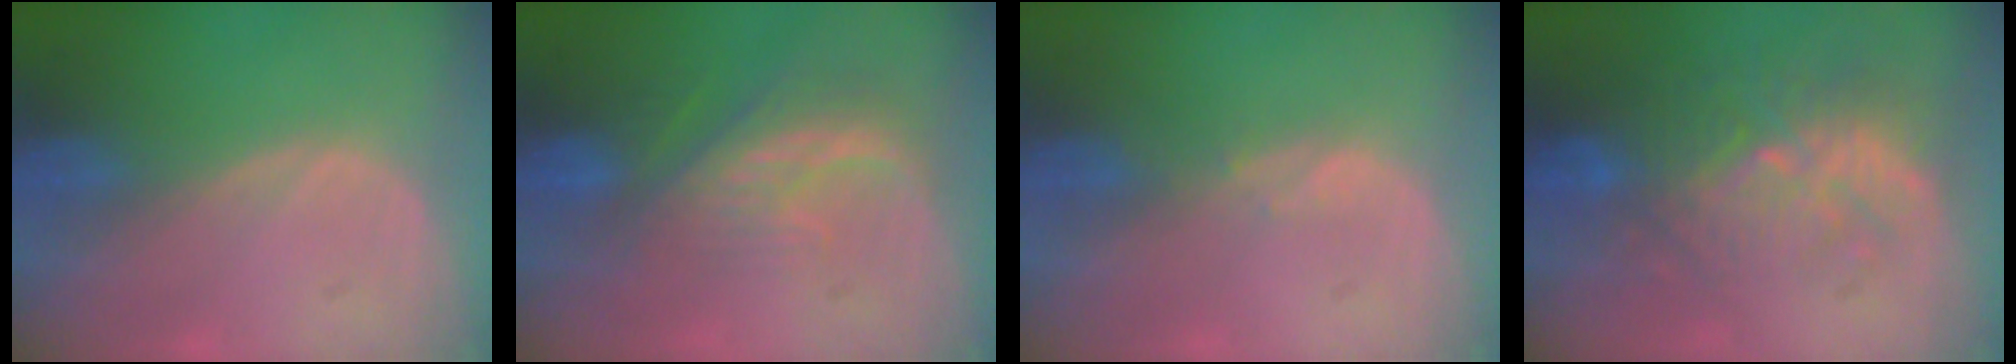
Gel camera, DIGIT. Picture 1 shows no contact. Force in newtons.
{"total": 7.9, "press": 7.1, "slide": 3.5}
{"total": 0.7, "press": 0.7, "slide": 0.2}
{"total": 9.6, "press": 9.0, "slide": 3.1}